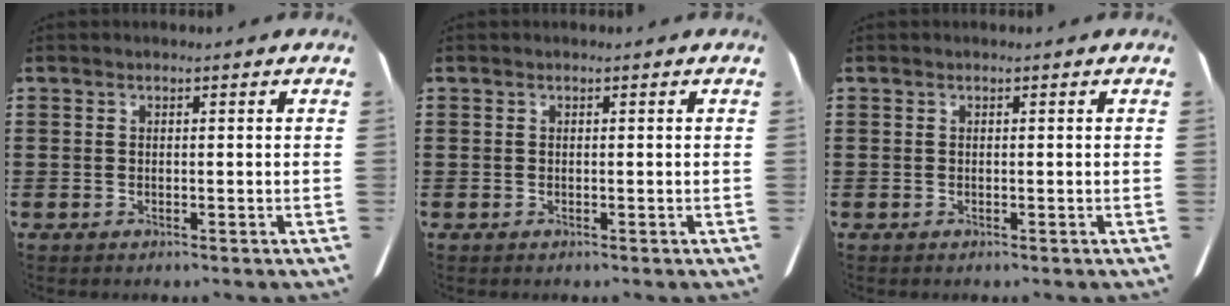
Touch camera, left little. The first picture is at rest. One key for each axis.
{"total": 0.0}
{"total": 0.0}